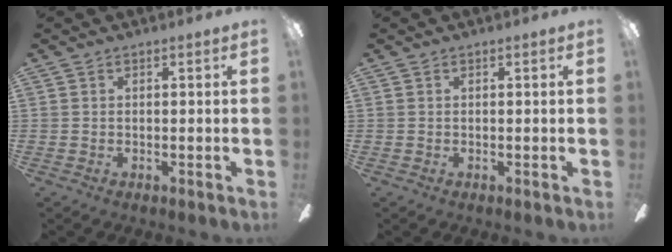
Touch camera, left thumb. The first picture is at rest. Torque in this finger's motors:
{"motor_torque": [0.03, 0.01, -0.13, 0.09, 0.00]}